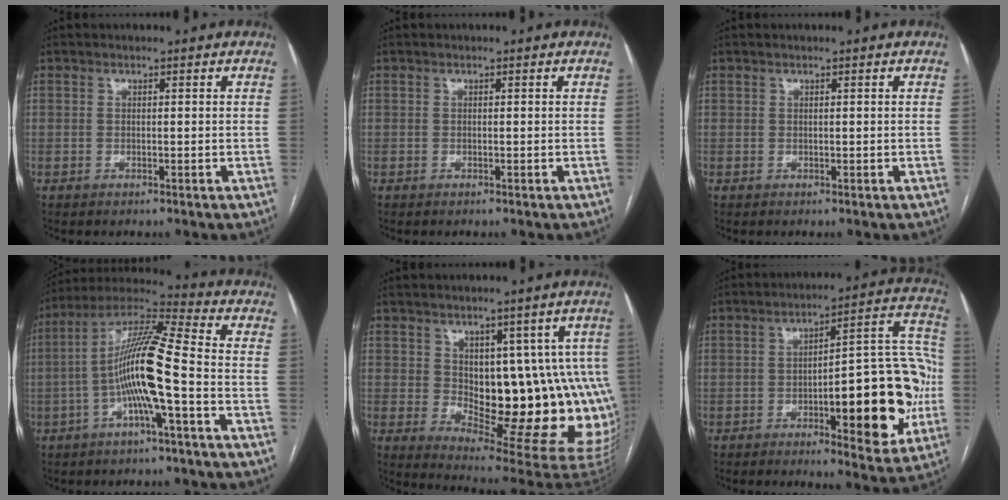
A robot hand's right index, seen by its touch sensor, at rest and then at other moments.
{"total": 0.0}
{"total": 0.0}
{"total": 12.8, "force": [-2.9, 0.3, 12.5], "torque": [-0.242, 0.021, -0.061]}
{"total": 16.3, "force": [1.4, 7.5, 14.4], "torque": [-0.135, 0.002, 0.037]}
{"total": 19.0, "force": [-4.2, 5.3, 17.7], "torque": [-0.208, 0.033, -0.048]}